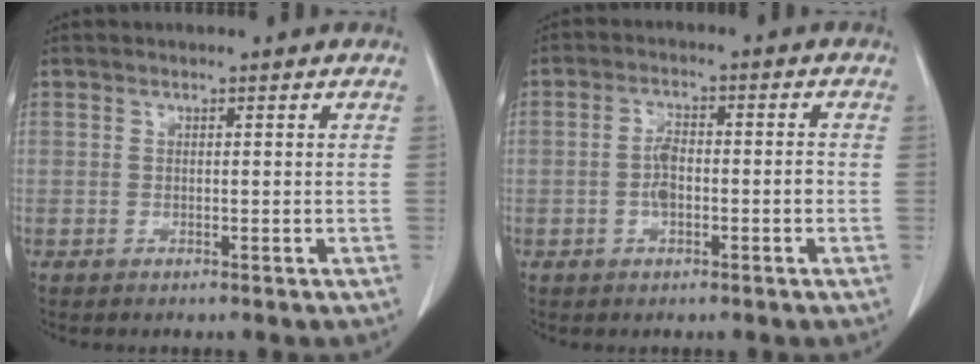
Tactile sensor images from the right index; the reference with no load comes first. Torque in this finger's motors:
{"motor_torque": [0.87, -0.39, 0.48, 0.08]}